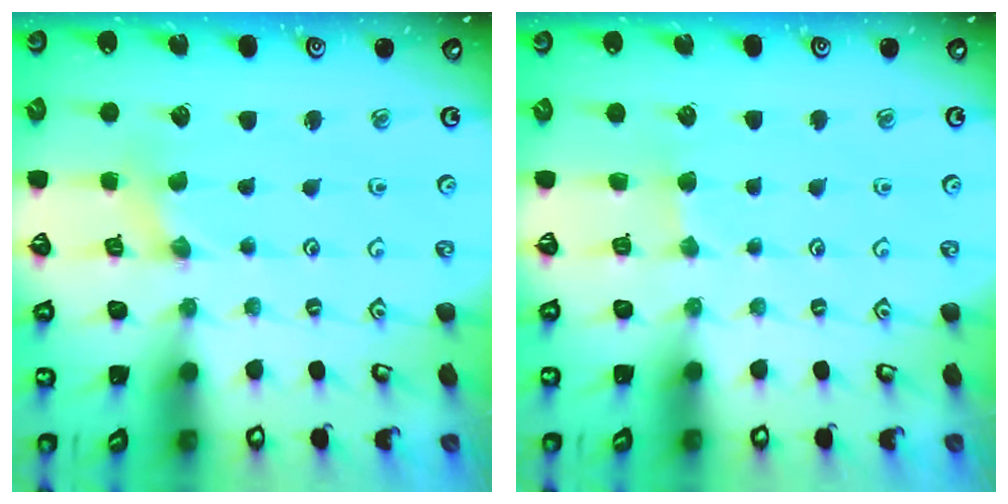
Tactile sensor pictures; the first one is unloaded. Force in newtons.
{"total": 2.7, "press": 2.6, "slide": 0.4}